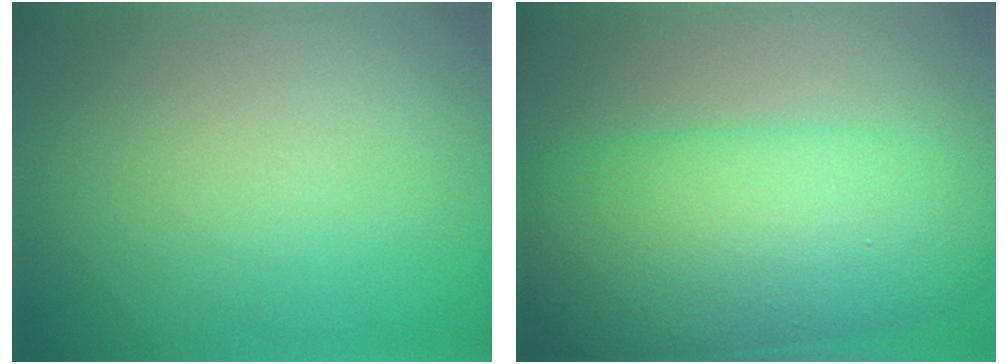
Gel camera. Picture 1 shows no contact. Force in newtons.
{"total": 11.5, "press": 11.5, "slide": 0.2}